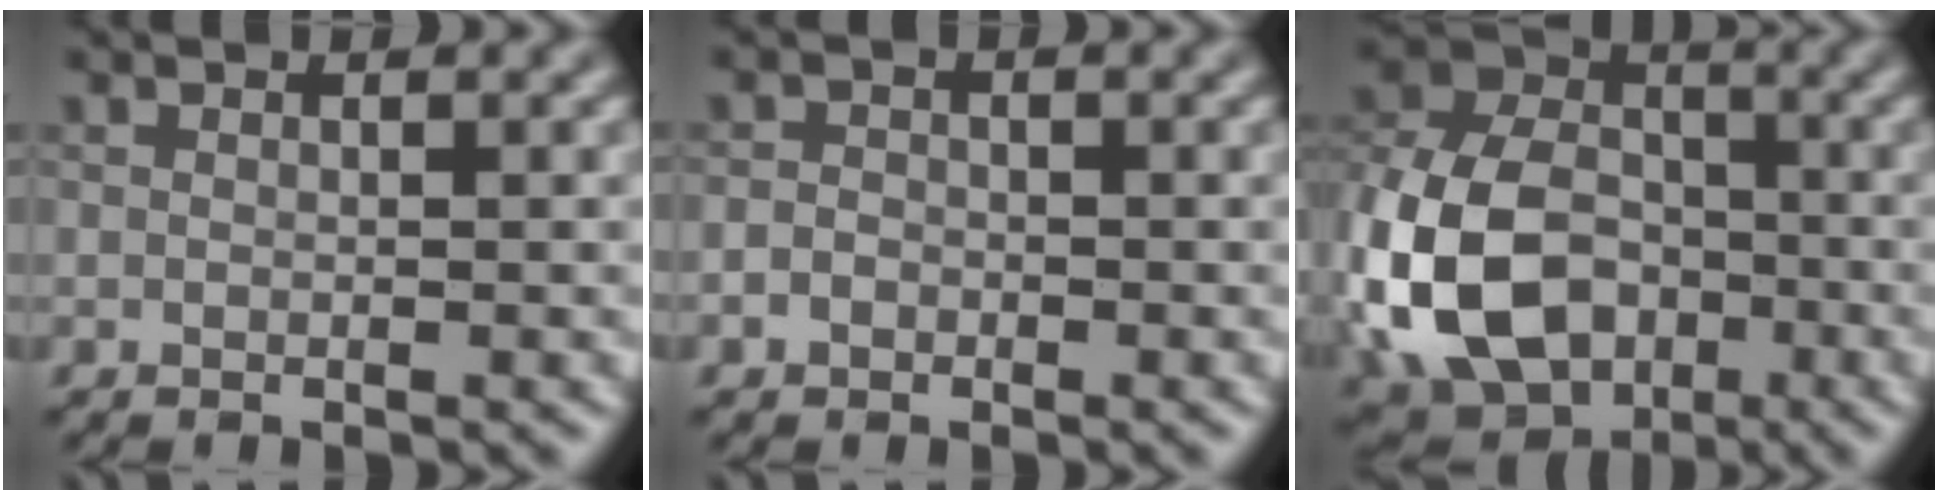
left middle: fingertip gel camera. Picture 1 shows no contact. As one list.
[{"total": 1.2, "force": [-0.6, 1.0, 0.4], "torque": [0.002, 0.001, -0.017]}, {"total": 15.2, "force": [-4.4, 11.0, 9.5], "torque": [-0.222, -0.014, -0.086]}]